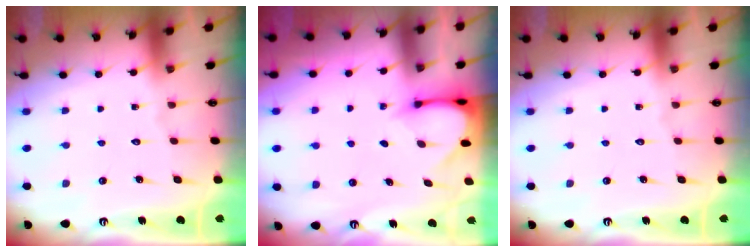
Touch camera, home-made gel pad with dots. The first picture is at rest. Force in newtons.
{"total": 3.3, "press": 3.3, "slide": 0.3}
{"total": 0.0}